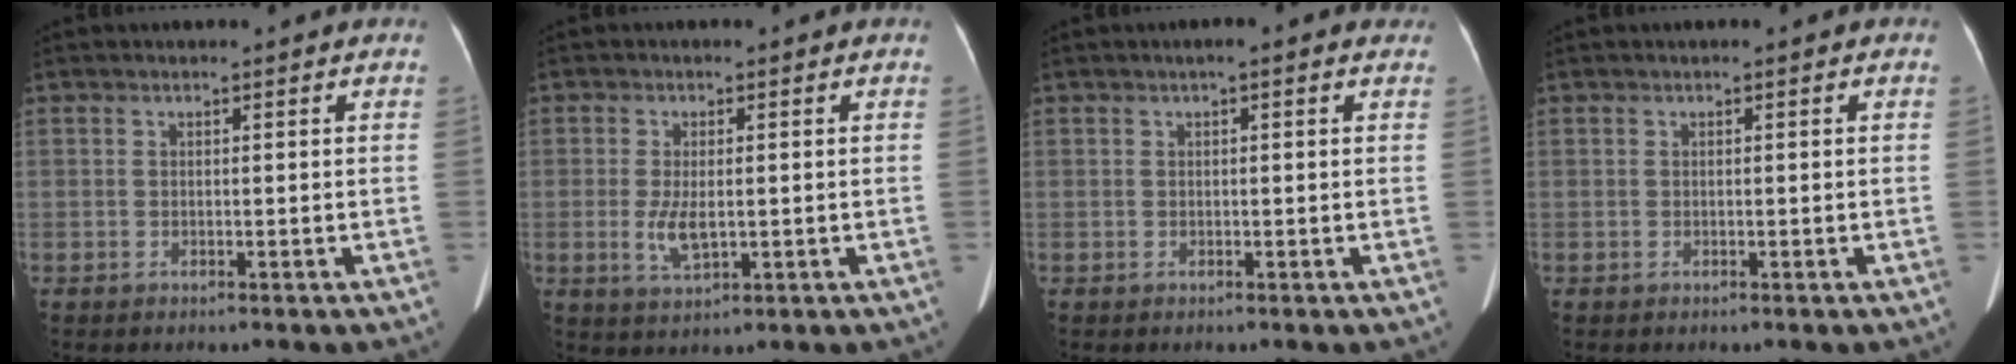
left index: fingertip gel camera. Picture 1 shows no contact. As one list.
[{"total": 4.3, "force": [-0.5, 1.7, 3.9], "torque": [-0.082, -0.009, -0.004]}, {"total": 2.3, "force": [1.3, 0.6, 1.7], "torque": [-0.023, 0.015, 0.011]}, {"total": 0.0}]